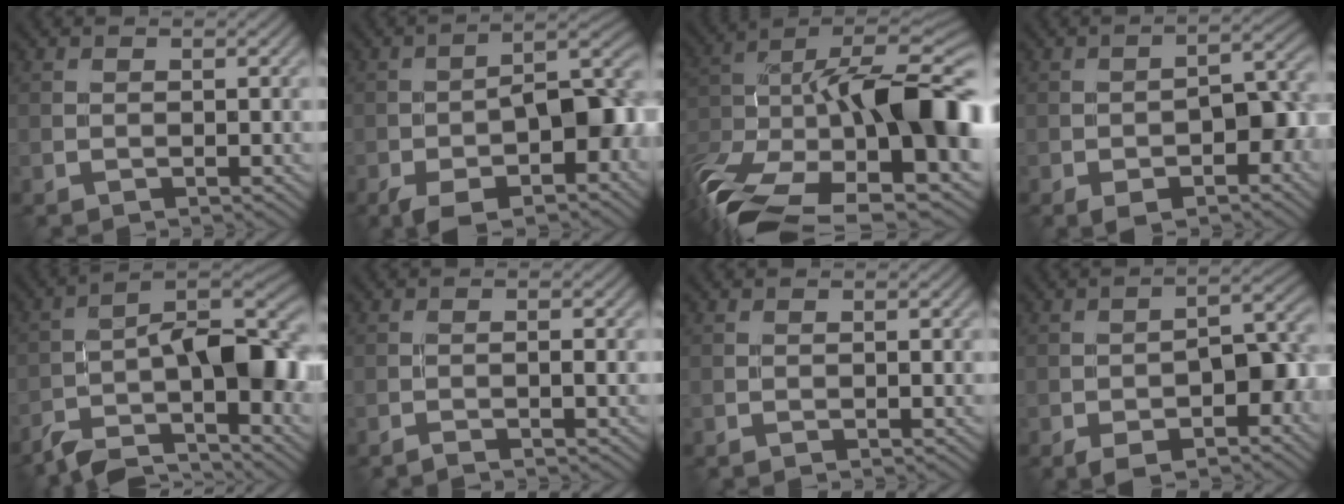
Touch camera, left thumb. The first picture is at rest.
{"total": 14.5, "force": [-5.6, 6.5, 11.7], "torque": [-0.174, -0.017, -0.092]}
{"total": 20.2, "force": [-5.3, 10.3, 16.5], "torque": [-0.334, -0.032, -0.080]}
{"total": 9.0, "force": [-3.5, 4.2, 7.1], "torque": [-0.107, -0.007, -0.054]}
{"total": 12.4, "force": [-7.0, 3.8, 9.5], "torque": [-0.146, -0.004, -0.130]}
{"total": 1.7, "force": [-1.0, 0.1, 1.4], "torque": [-0.024, 0.005, -0.021]}
{"total": 0.8, "force": [-0.4, 0.1, 0.7], "torque": [-0.012, -0.001, -0.006]}
{"total": 10.2, "force": [-4.2, 4.5, 8.1], "torque": [-0.123, -0.007, -0.066]}